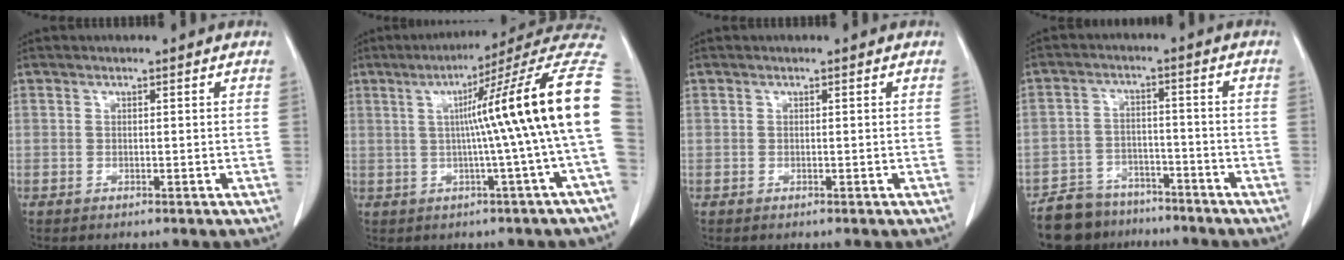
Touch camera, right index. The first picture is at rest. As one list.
[{"total": 17.2, "force": [1.6, -2.1, 17.0], "torque": [-0.206, 0.027, 0.009]}, {"total": 0.0}, {"total": 9.4, "force": [-8.1, 4.7, 1.2], "torque": [-0.017, 0.014, -0.130]}]